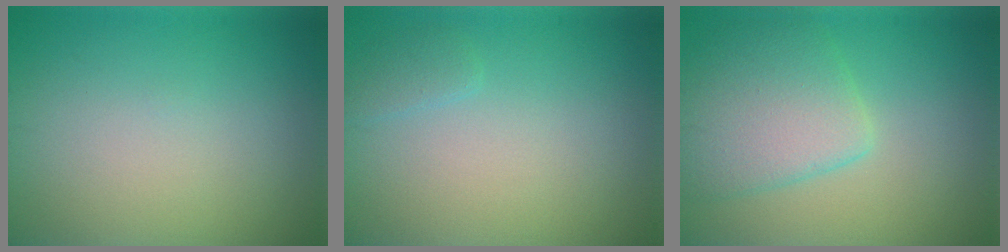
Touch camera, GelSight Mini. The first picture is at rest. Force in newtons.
{"total": 1.0, "press": 1.0, "slide": 0.0}
{"total": 5.3, "press": 5.3, "slide": 0.3}